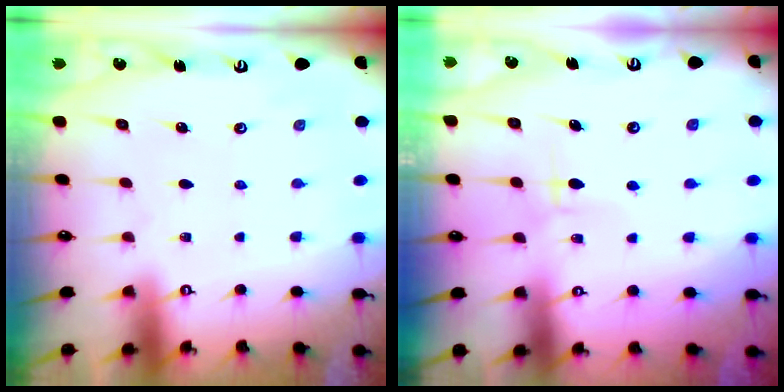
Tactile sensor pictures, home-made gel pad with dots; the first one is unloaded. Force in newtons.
{"total": 6.1, "press": 6.1, "slide": 0.2}